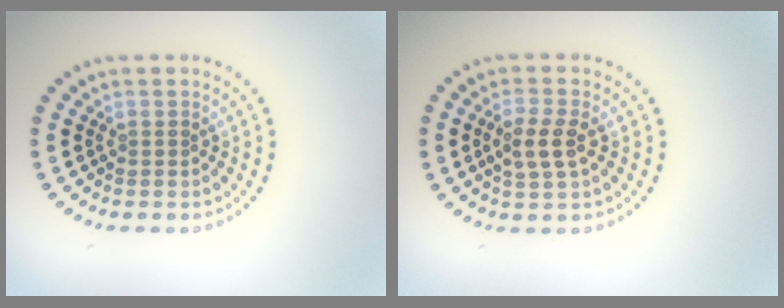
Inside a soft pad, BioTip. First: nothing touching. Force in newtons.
{"total": 2.7, "press": 2.6, "slide": 0.7}